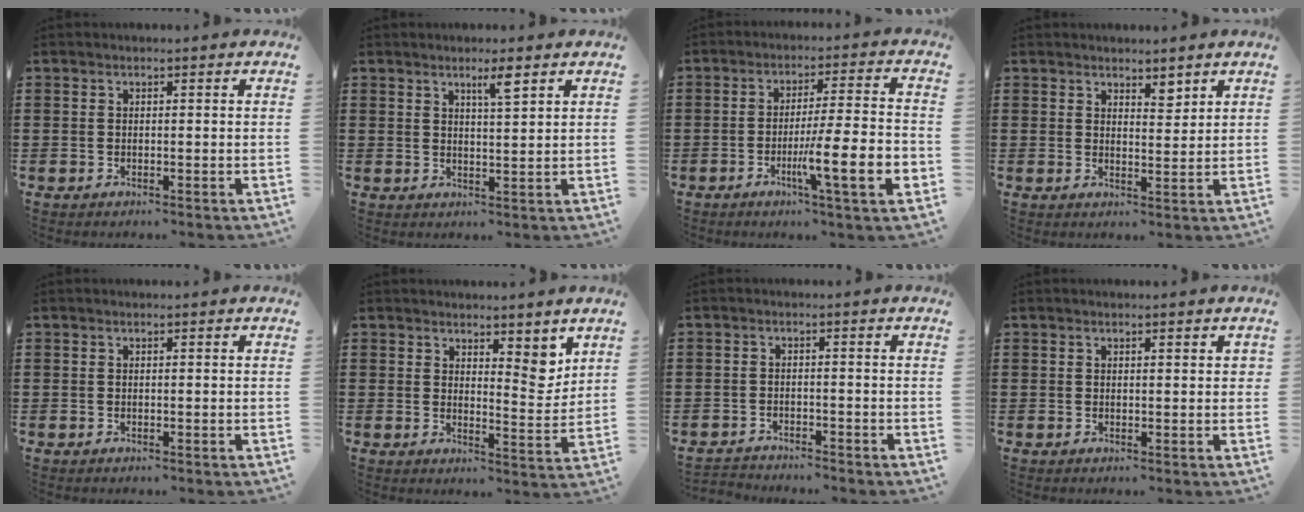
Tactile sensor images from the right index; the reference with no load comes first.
{"total": 3.2, "force": [2.1, 0.3, 2.4], "torque": [-0.034, -0.005, 0.031]}
{"total": 11.1, "force": [-3.8, 0.7, 10.5], "torque": [-0.185, -0.011, -0.068]}
{"total": 2.7, "force": [2.4, 1.0, 0.7], "torque": [-0.011, 0.001, 0.044]}
{"total": 0.0}
{"total": 5.2, "force": [4.1, 2.2, 2.5], "torque": [-0.034, -0.016, 0.070]}
{"total": 2.3, "force": [-2.3, 0.2, -0.3], "torque": [-0.003, 0.002, -0.052]}
{"total": 0.6, "force": [0.3, 0.3, 0.4], "torque": [-0.008, 0.004, 0.005]}